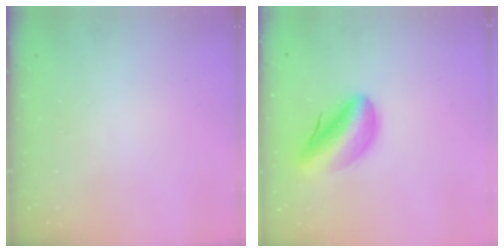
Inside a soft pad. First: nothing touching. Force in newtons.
{"total": 9.6, "press": 9.2, "slide": 3.0}